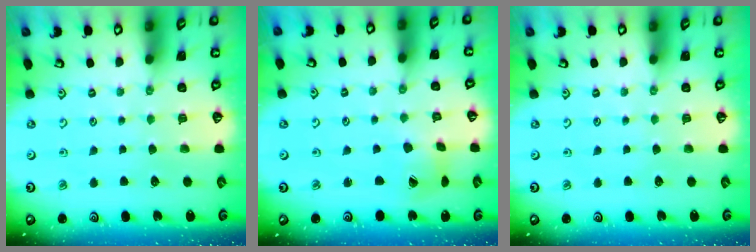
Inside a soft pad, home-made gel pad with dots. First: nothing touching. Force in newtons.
{"total": 5.3, "press": 5.2, "slide": 0.5}
{"total": 0.0}